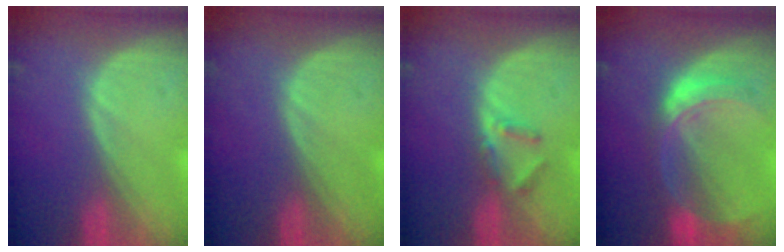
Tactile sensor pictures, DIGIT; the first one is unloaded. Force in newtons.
{"total": 0.0}
{"total": 2.9, "press": 2.6, "slide": 1.1}
{"total": 7.5, "press": 6.6, "slide": 3.7}